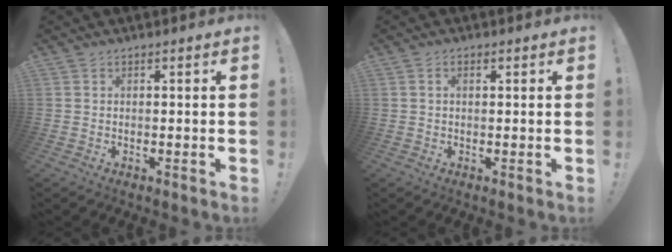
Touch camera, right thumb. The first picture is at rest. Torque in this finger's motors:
{"motor_torque": [-0.02, -0.10, -0.16, 0.07, 0.08]}